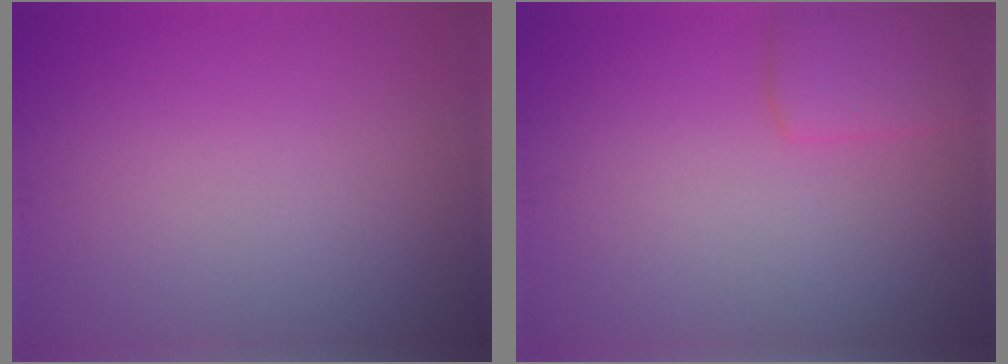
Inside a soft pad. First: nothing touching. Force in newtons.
{"total": 2.5, "press": 2.5, "slide": 0.2}